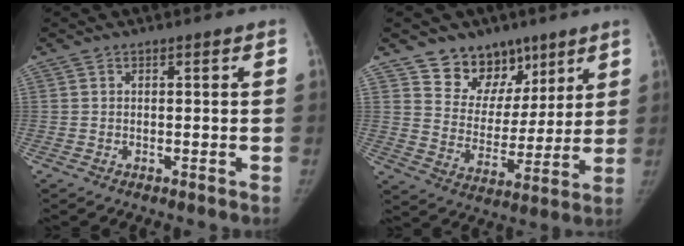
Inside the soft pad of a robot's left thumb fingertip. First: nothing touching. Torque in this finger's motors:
{"motor_torque": [0.02, 0.02, 0.09, 0.04, 0.01]}